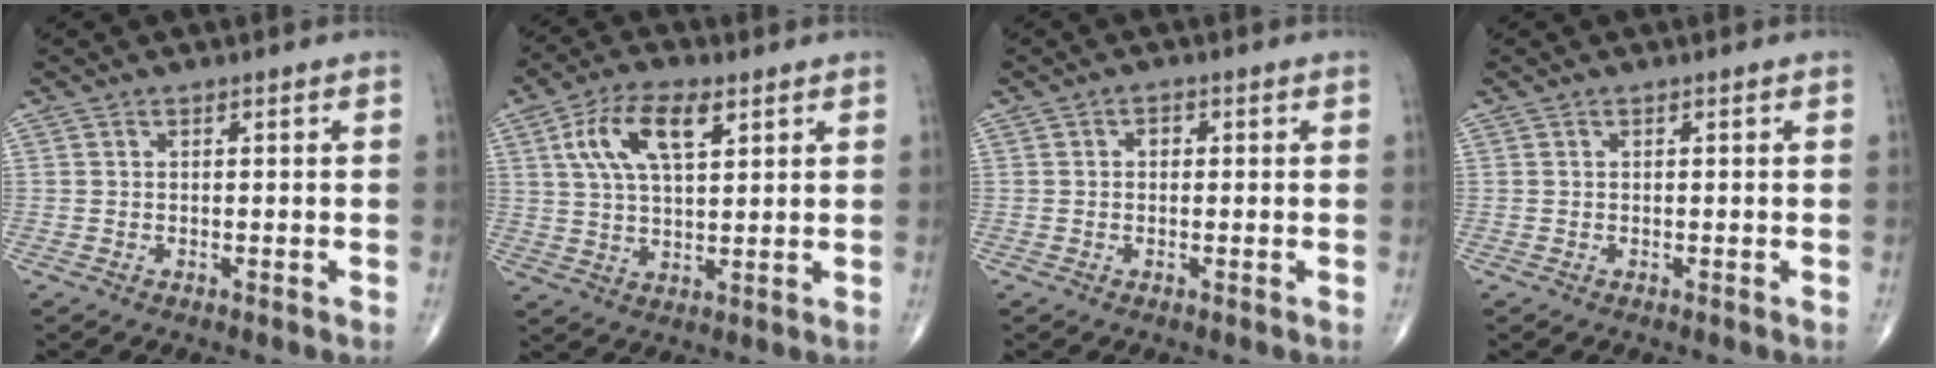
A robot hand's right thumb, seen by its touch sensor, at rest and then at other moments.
{"total": 11.0, "force": [4.4, 5.0, 8.8], "torque": [-0.165, -0.002, 0.082]}
{"total": 1.3, "force": [0.1, 1.0, 0.8], "torque": [-0.003, 0.005, -0.002]}
{"total": 0.0}